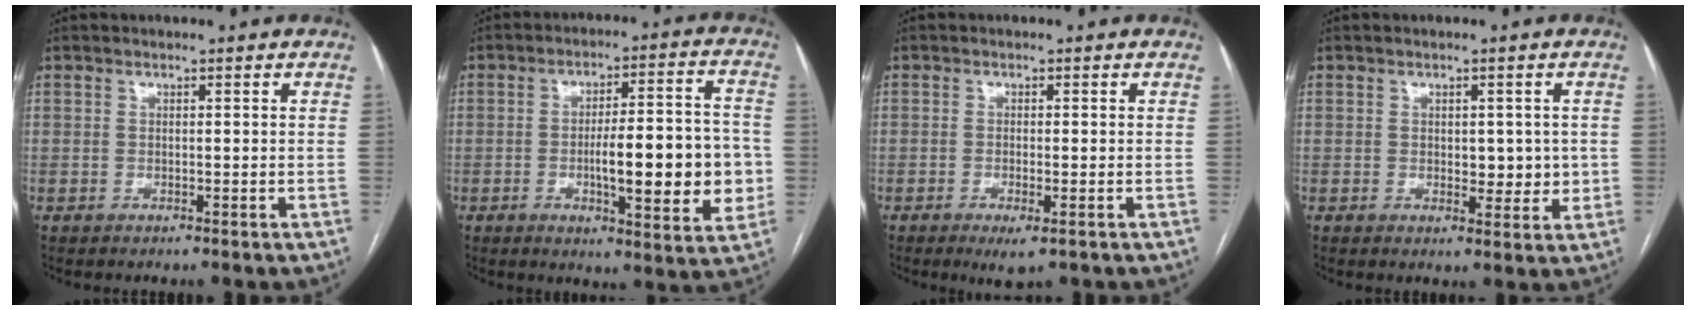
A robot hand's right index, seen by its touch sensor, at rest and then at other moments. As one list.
[{"total": 15.0, "force": [-2.3, 3.5, 14.4], "torque": [-0.204, 0.013, -0.026]}, {"total": 3.1, "force": [-1.6, 0.8, 2.5], "torque": [-0.037, -0.005, -0.019]}, {"total": 4.3, "force": [0.3, 2.6, 3.5], "torque": [-0.037, 0.000, 0.010]}]